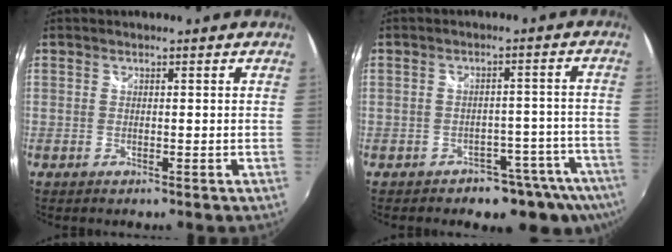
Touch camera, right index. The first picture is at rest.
{"total": 7.8, "force": [-5.8, 4.5, 2.6], "torque": [-0.029, 0.032, -0.069]}